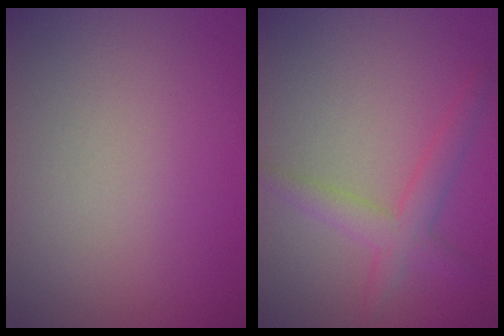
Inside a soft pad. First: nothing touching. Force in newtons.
{"total": 2.8, "press": 2.8, "slide": 0.1}